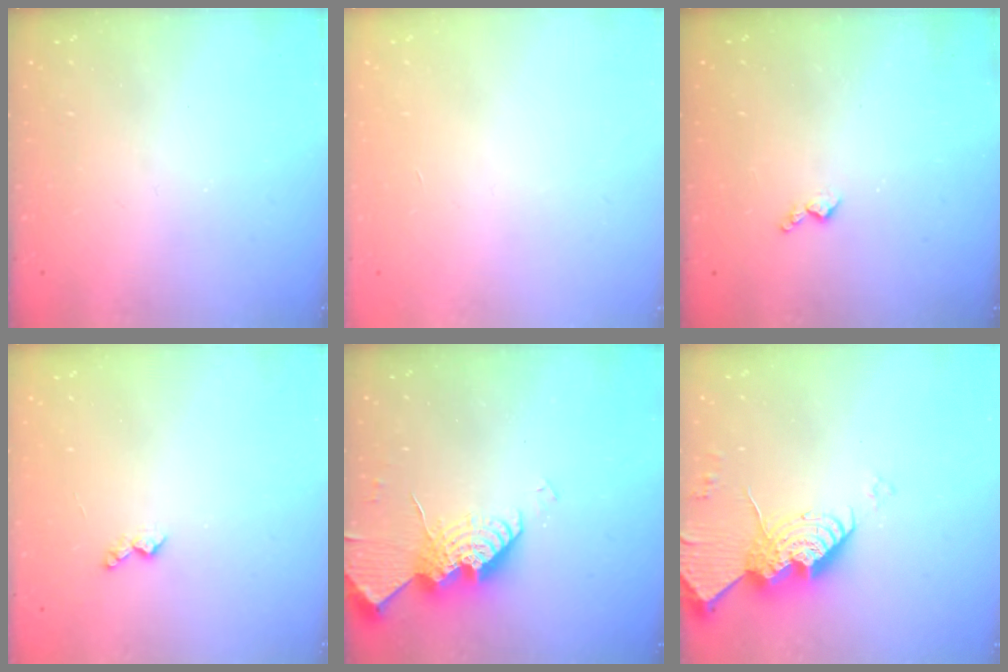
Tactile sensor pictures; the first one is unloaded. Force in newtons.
{"total": 0.0}
{"total": 3.8, "press": 3.8, "slide": 0.6}
{"total": 3.7, "press": 3.6, "slide": 0.6}
{"total": 15.2, "press": 15.2, "slide": 1.5}
{"total": 15.6, "press": 15.5, "slide": 1.5}